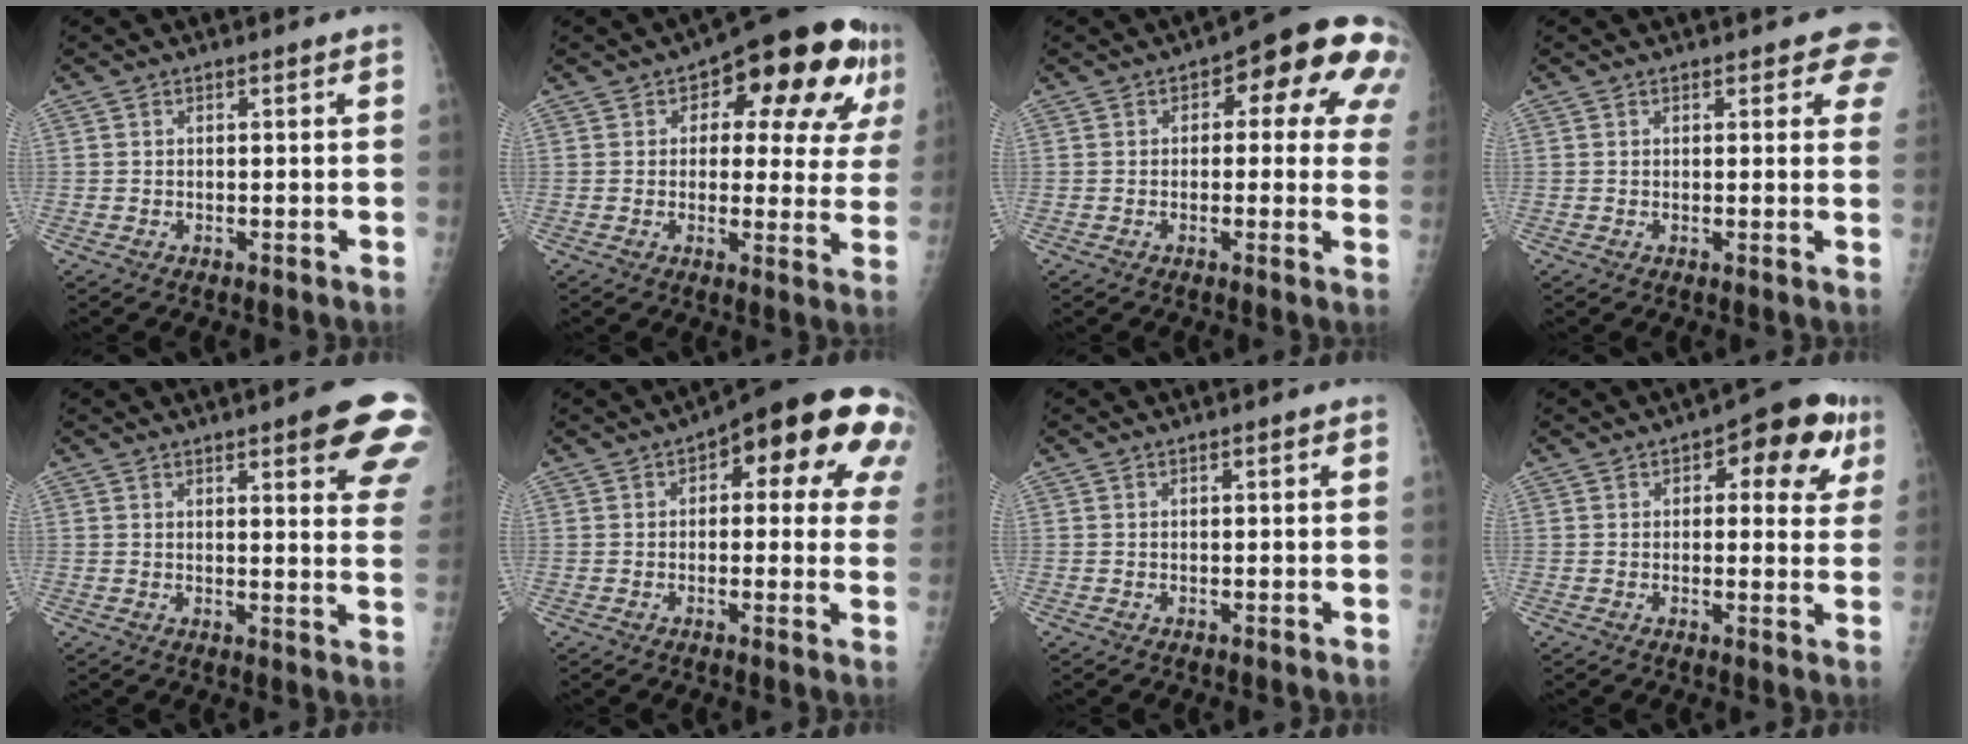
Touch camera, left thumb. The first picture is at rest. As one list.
[{"total": 17.7, "force": [7.2, 8.6, 13.6], "torque": [-0.127, 0.002, 0.087]}, {"total": 13.7, "force": [3.7, 6.6, 11.5], "torque": [-0.083, 0.019, 0.031]}, {"total": 4.5, "force": [3.4, 2.0, 2.2], "torque": [0.011, -0.009, 0.028]}, {"total": 14.1, "force": [8.0, 3.3, 11.1], "torque": [-0.109, -0.034, 0.087]}, {"total": 19.7, "force": [7.0, 8.2, 16.4], "torque": [-0.167, 0.015, 0.077]}, {"total": 0.6, "force": [0.2, 0.2, 0.5], "torque": [-0.007, 0.001, 0.003]}, {"total": 11.7, "force": [5.0, 5.8, 8.9], "torque": [-0.061, 0.004, 0.052]}]